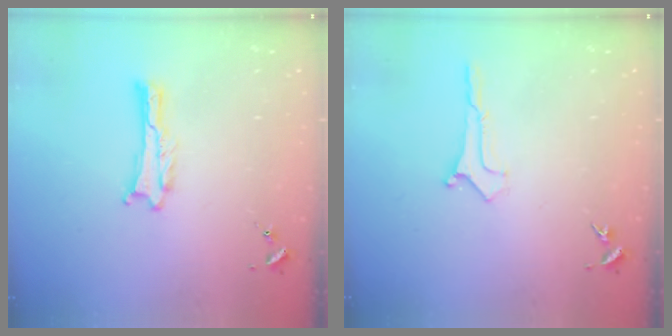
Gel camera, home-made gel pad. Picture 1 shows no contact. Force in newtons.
{"total": 0.0}